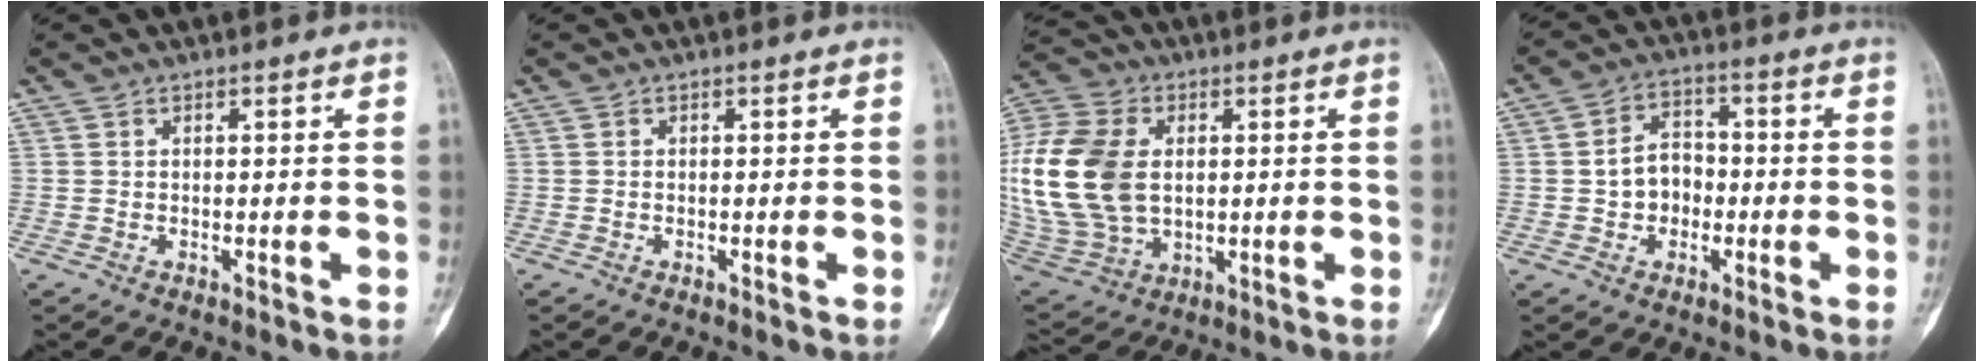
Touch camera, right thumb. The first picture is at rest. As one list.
[{"total": 0.0}, {"total": 23.2, "force": [1.7, 15.8, 16.9], "torque": [-0.378, -0.007, 0.046]}, {"total": 6.9, "force": [-1.0, 5.5, 4.0], "torque": [-0.037, 0.022, -0.026]}]